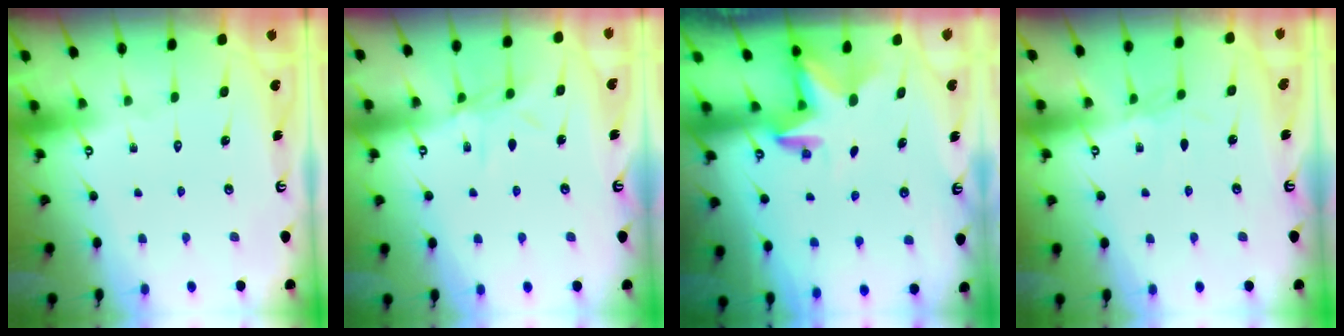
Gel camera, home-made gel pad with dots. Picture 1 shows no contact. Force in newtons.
{"total": 6.9, "press": 6.9, "slide": 0.7}
{"total": 2.8, "press": 2.8, "slide": 0.1}
{"total": 2.3, "press": 2.3, "slide": 0.5}